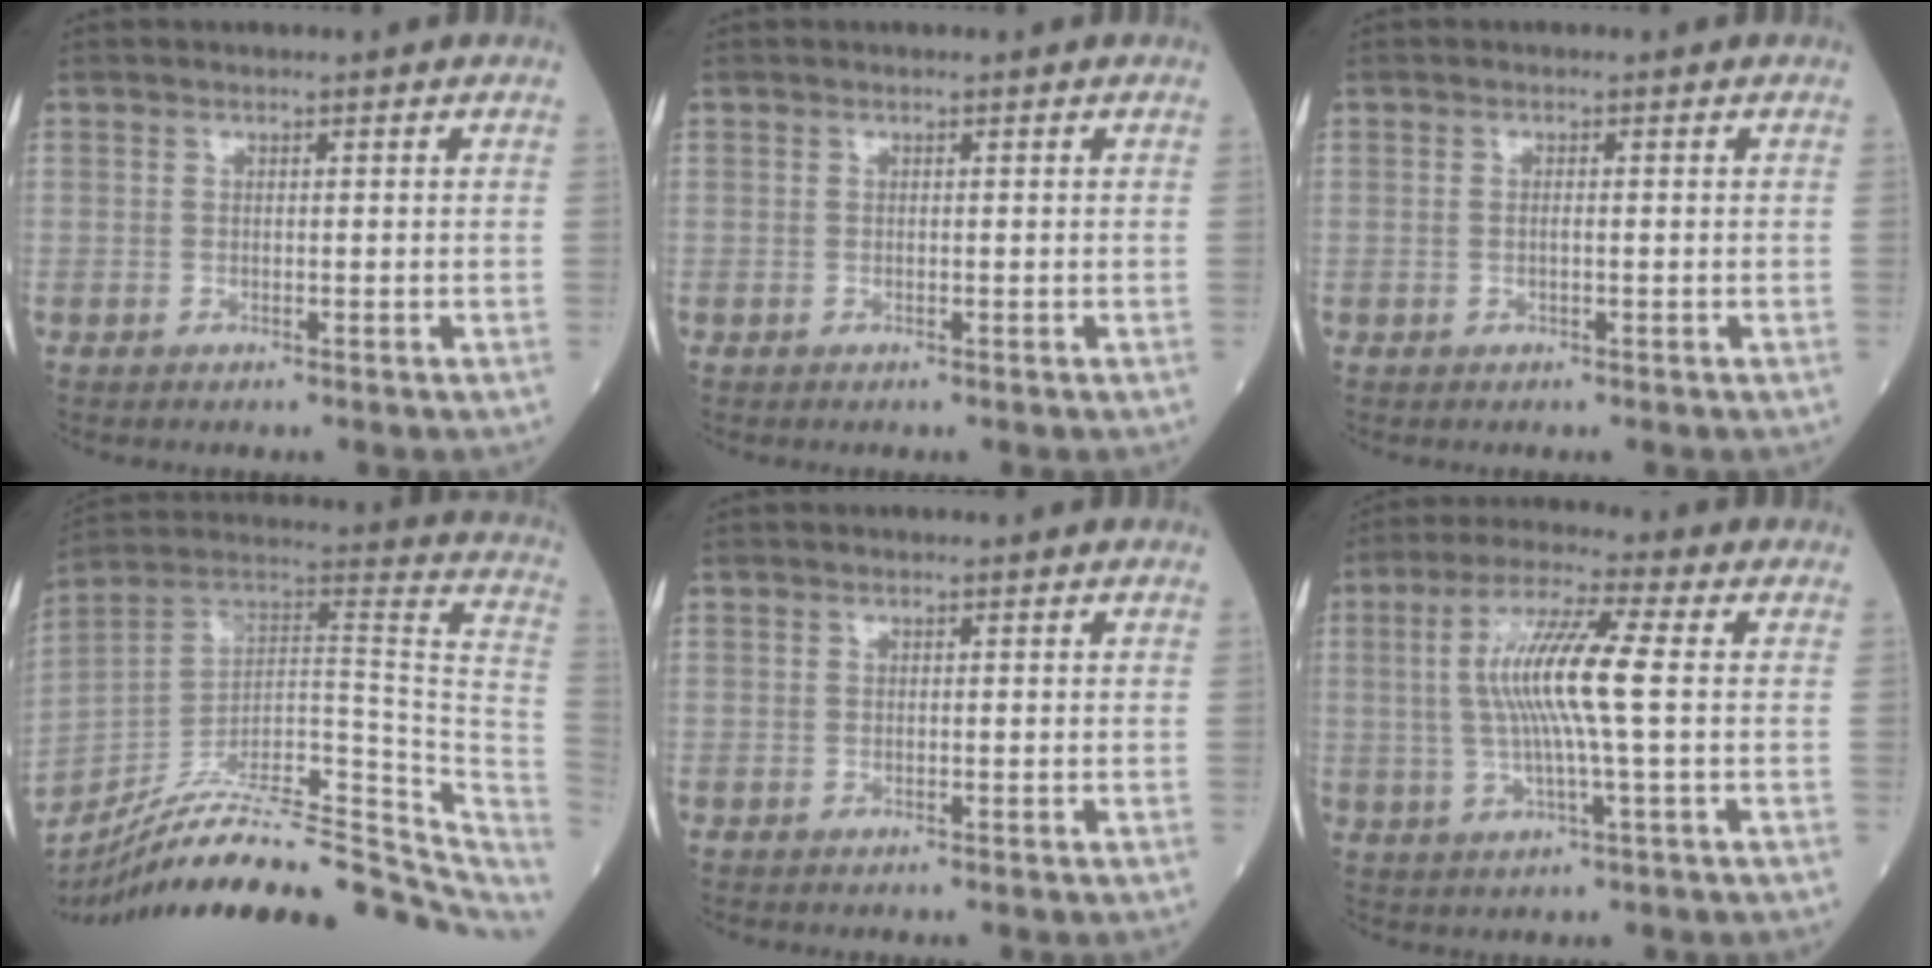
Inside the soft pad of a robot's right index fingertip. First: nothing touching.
{"total": 0.0}
{"total": 0.7, "force": [0.0, 0.1, 0.7], "torque": [-0.015, 0.001, 0.001]}
{"total": 26.9, "force": [-22.1, 6.4, 13.9], "torque": [-0.158, 0.027, -0.326]}
{"total": 0.0}
{"total": 10.8, "force": [0.9, 0.1, 10.8], "torque": [-0.216, 0.010, 0.016]}